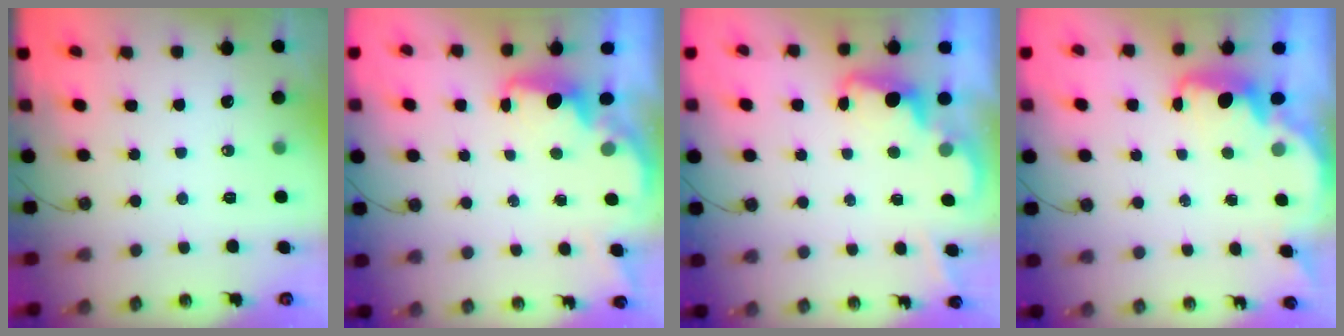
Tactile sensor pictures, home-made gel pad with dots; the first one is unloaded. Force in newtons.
{"total": 2.1, "press": 2.0, "slide": 0.7}
{"total": 2.2, "press": 2.1, "slide": 0.5}
{"total": 2.3, "press": 2.2, "slide": 0.6}